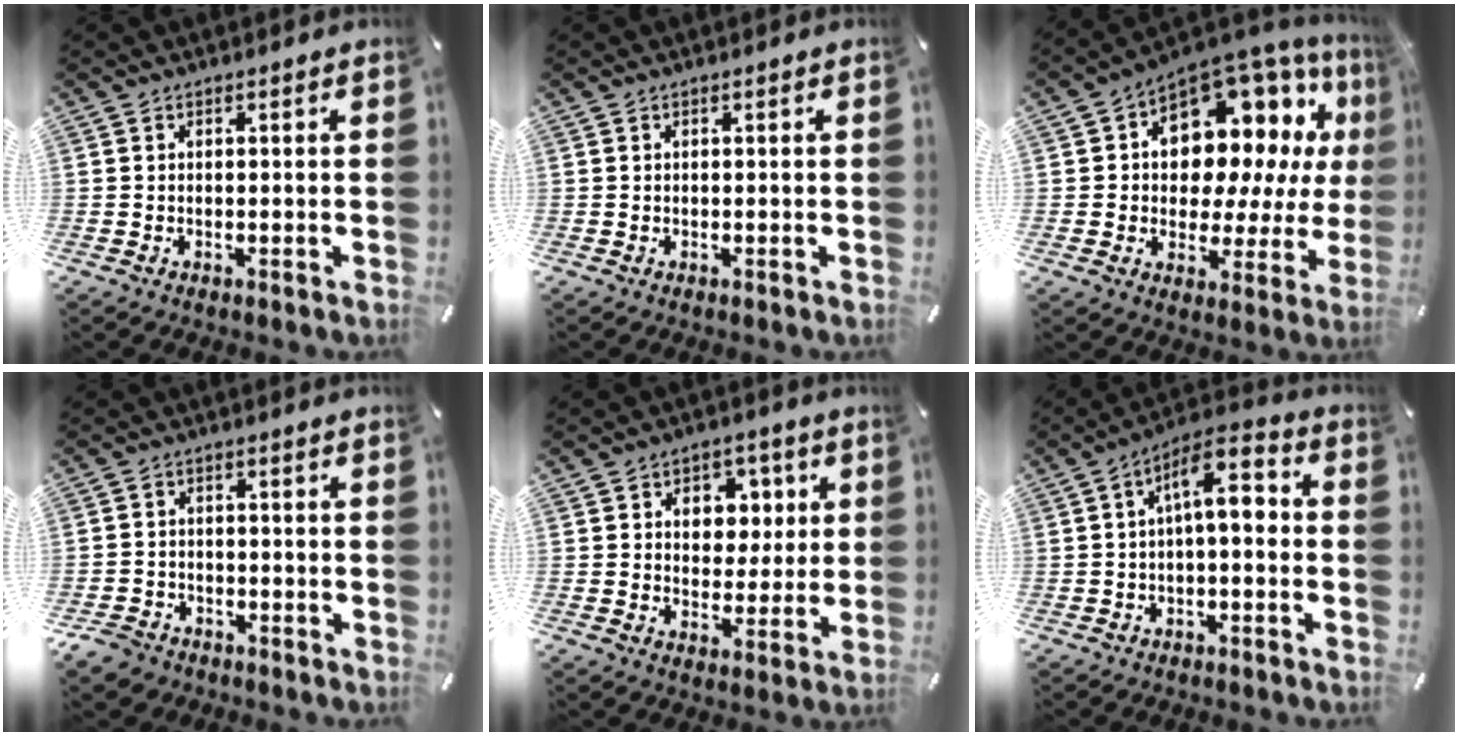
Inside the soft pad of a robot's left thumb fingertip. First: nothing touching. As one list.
[{"total": 0.0}, {"total": 13.6, "force": [6.7, 9.5, 7.1], "torque": [-0.097, -0.072, 0.120]}, {"total": 4.4, "force": [-3.3, 2.7, 0.7], "torque": [-0.027, 0.016, -0.069]}, {"total": 7.7, "force": [2.0, 6.7, 3.3], "torque": [-0.032, -0.004, 0.029]}, {"total": 8.1, "force": [1.1, 3.7, 7.1], "torque": [-0.118, -0.001, 0.015]}]